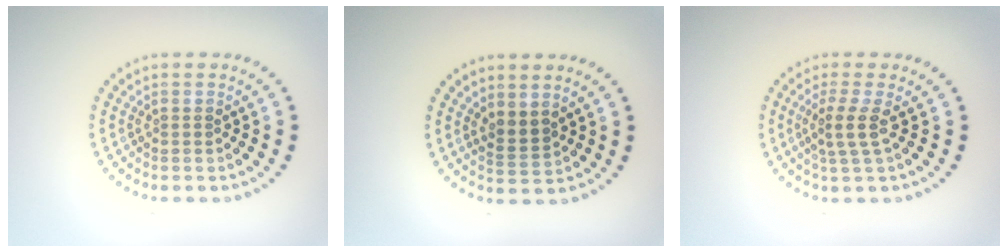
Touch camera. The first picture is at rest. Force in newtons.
{"total": 1.7, "press": 1.3, "slide": 1.1}
{"total": 2.2, "press": 1.5, "slide": 1.5}